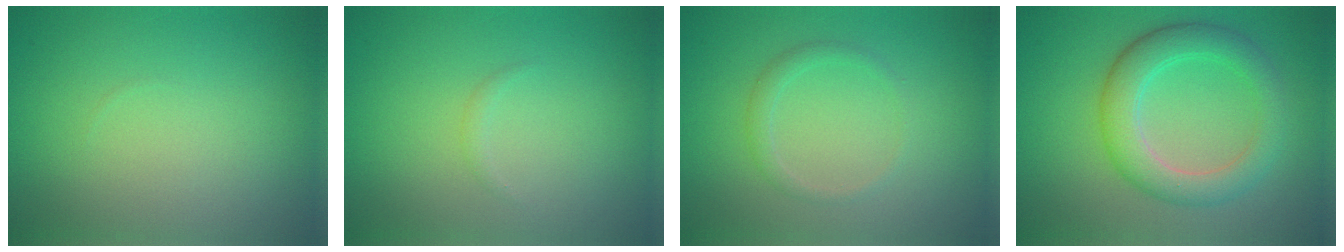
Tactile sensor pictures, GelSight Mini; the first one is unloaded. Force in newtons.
{"total": 0.5, "press": 0.5, "slide": 0.0}
{"total": 1.3, "press": 1.3, "slide": 0.1}
{"total": 4.9, "press": 4.9, "slide": 0.5}